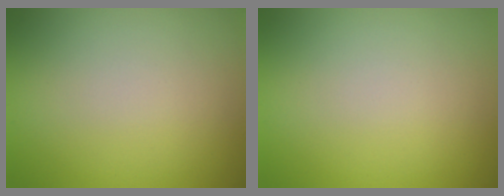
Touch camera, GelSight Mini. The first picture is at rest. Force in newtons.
{"total": 0.0}